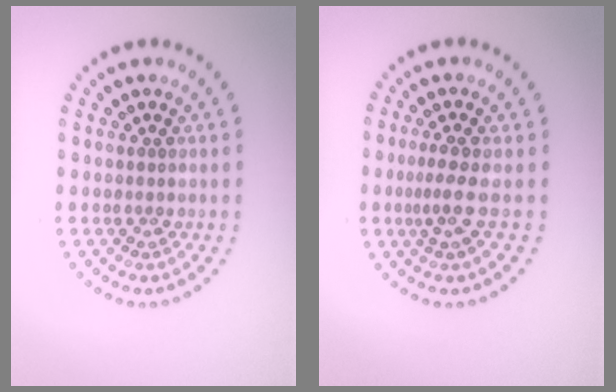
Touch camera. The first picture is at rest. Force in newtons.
{"total": 2.2, "press": 1.6, "slide": 1.6}